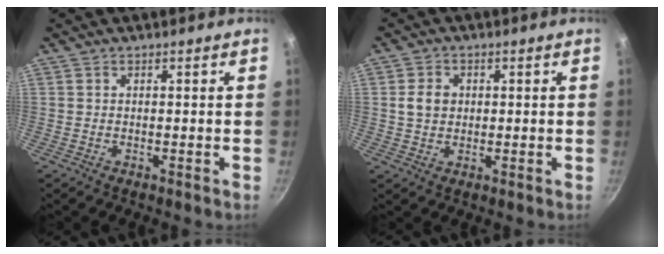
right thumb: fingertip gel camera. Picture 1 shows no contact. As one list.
[{"total": 4.3, "force": [0.6, 3.5, 2.5], "torque": [-0.031, 0.004, 0.007]}]